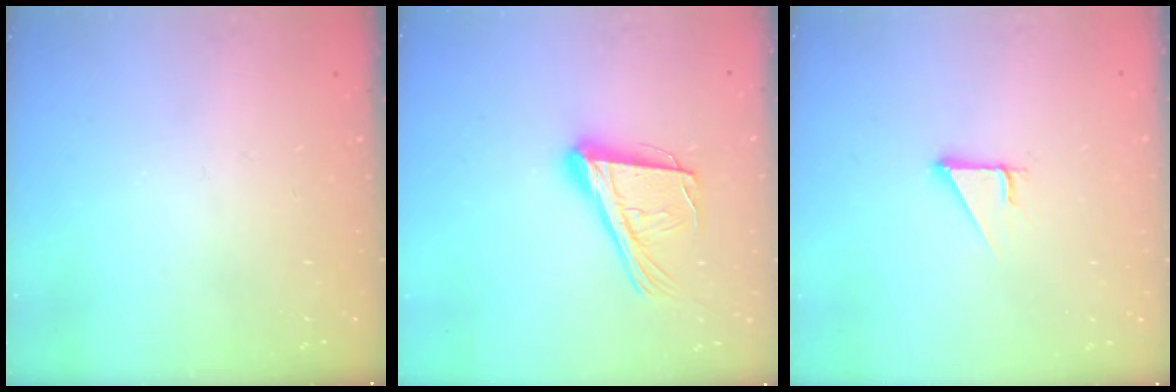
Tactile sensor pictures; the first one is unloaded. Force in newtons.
{"total": 19.5, "press": 19.1, "slide": 3.9}
{"total": 2.7, "press": 2.7, "slide": 0.3}